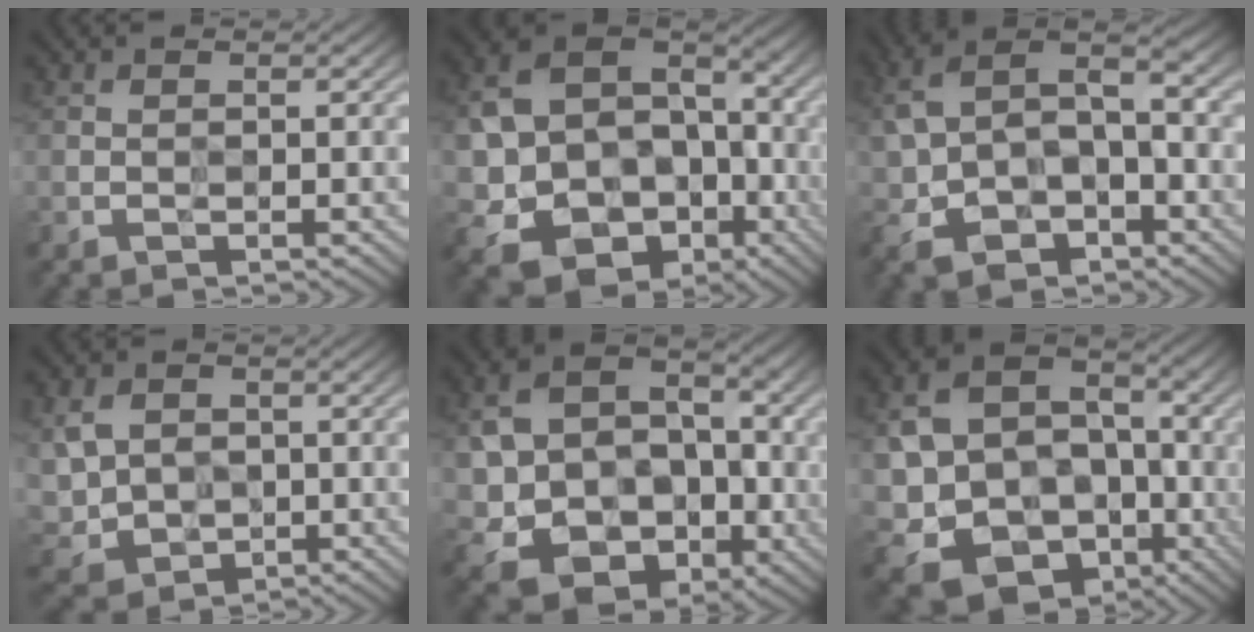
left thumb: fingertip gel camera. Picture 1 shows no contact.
{"total": 18.5, "force": [-5.1, 15.0, 9.6], "torque": [-0.188, -0.031, -0.079]}
{"total": 11.5, "force": [-3.3, 7.4, 8.2], "torque": [-0.190, -0.012, -0.058]}
{"total": 6.2, "force": [-0.1, 5.2, 3.3], "torque": [-0.096, -0.015, -0.003]}
{"total": 12.9, "force": [-2.6, 10.1, 7.5], "torque": [-0.156, -0.017, -0.054]}
{"total": 16.5, "force": [-4.0, 13.6, 8.3], "torque": [-0.180, -0.040, -0.067]}